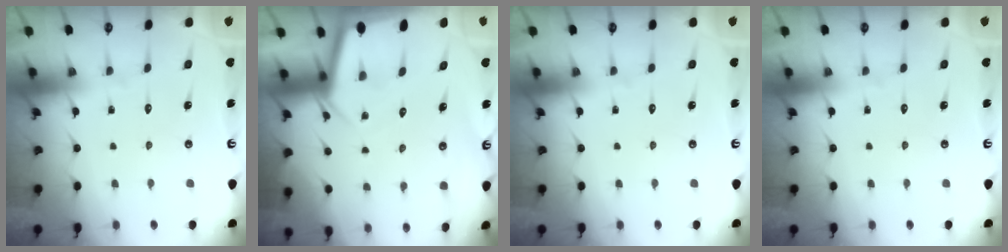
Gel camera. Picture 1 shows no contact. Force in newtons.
{"total": 3.7, "press": 3.6, "slide": 0.4}
{"total": 0.0}
{"total": 0.0}